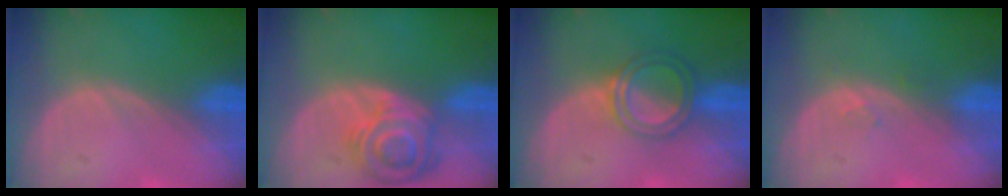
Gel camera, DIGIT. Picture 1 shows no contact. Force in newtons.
{"total": 8.3, "press": 7.3, "slide": 3.9}
{"total": 5.1, "press": 4.6, "slide": 2.1}
{"total": 1.1, "press": 1.0, "slide": 0.4}